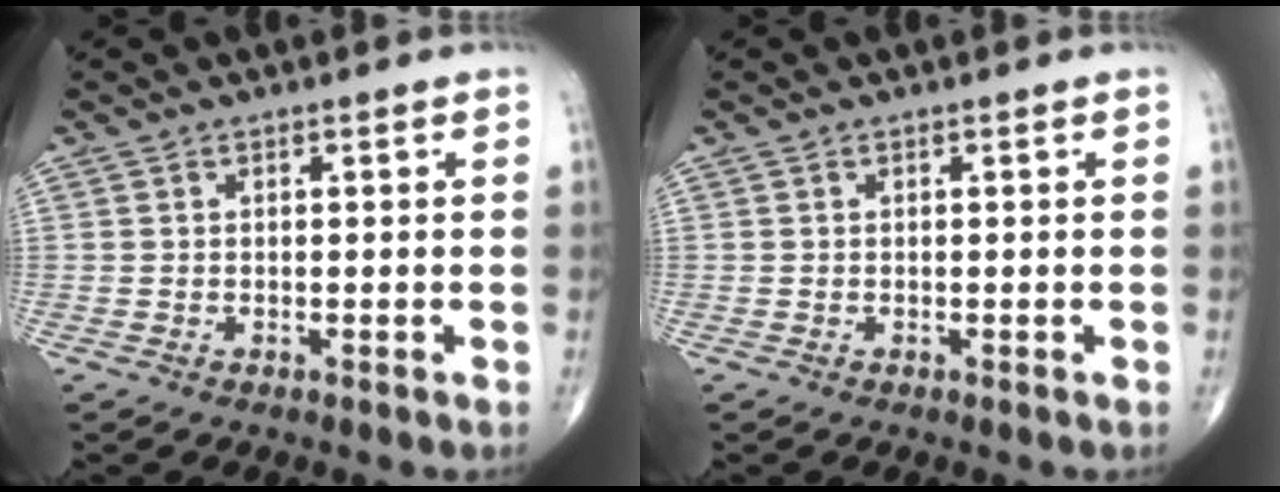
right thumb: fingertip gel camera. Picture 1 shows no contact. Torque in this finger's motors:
{"motor_torque": [0.00, 0.00, -0.07, 0.07, 0.00]}